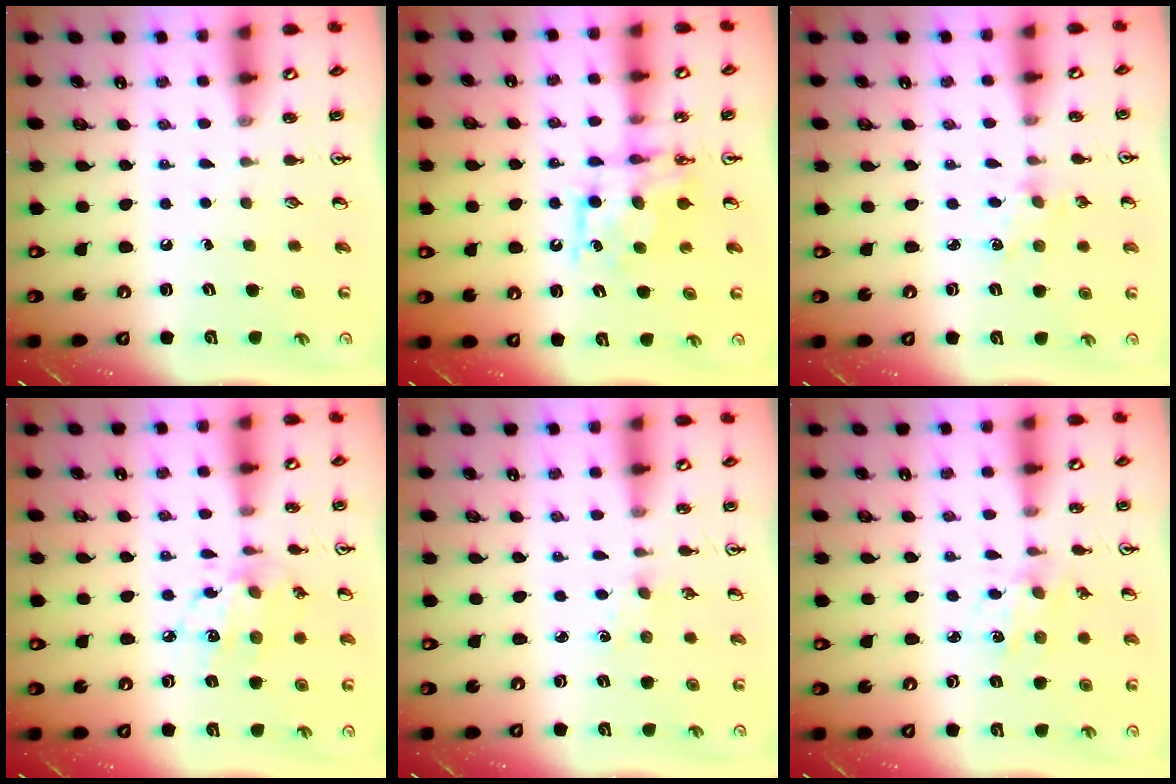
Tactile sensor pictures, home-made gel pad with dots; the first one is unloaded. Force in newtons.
{"total": 8.1, "press": 8.1, "slide": 0.3}
{"total": 1.7, "press": 1.7, "slide": 0.3}
{"total": 10.0, "press": 9.9, "slide": 0.6}
{"total": 1.2, "press": 1.2, "slide": 0.3}
{"total": 1.3, "press": 1.3, "slide": 0.1}